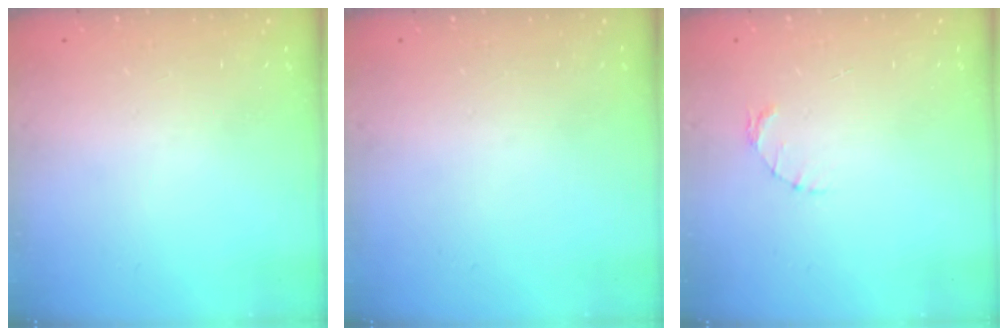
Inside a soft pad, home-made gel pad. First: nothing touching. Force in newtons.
{"total": 0.0}
{"total": 1.6, "press": 1.5, "slide": 0.3}